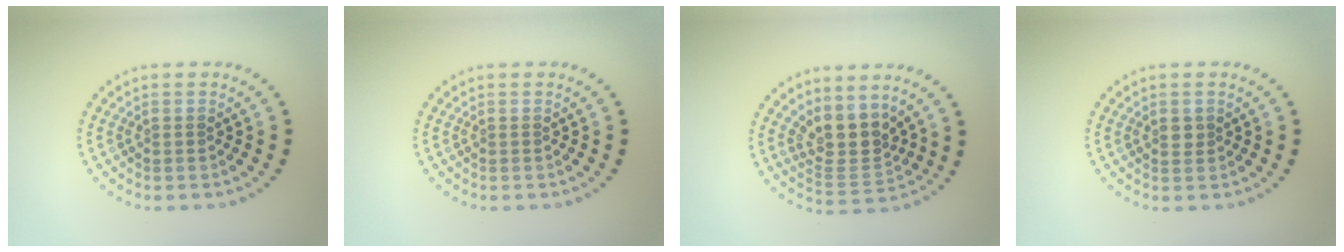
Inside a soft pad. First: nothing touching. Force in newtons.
{"total": 0.0}
{"total": 3.9, "press": 3.2, "slide": 2.3}
{"total": 1.1, "press": 1.0, "slide": 0.4}